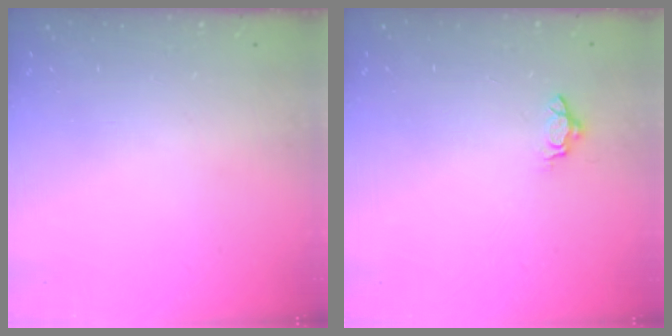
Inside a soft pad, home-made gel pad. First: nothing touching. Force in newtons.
{"total": 5.2, "press": 5.2, "slide": 0.7}